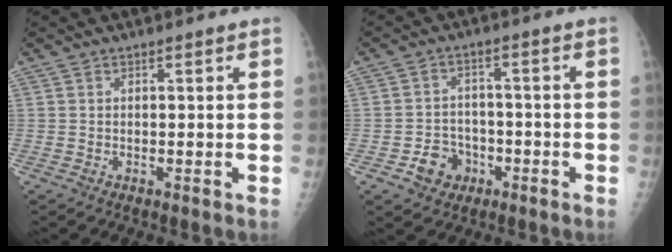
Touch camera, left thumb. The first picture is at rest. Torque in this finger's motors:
{"motor_torque": [-0.04, 0.05, 0.05, 0.02, -0.05]}